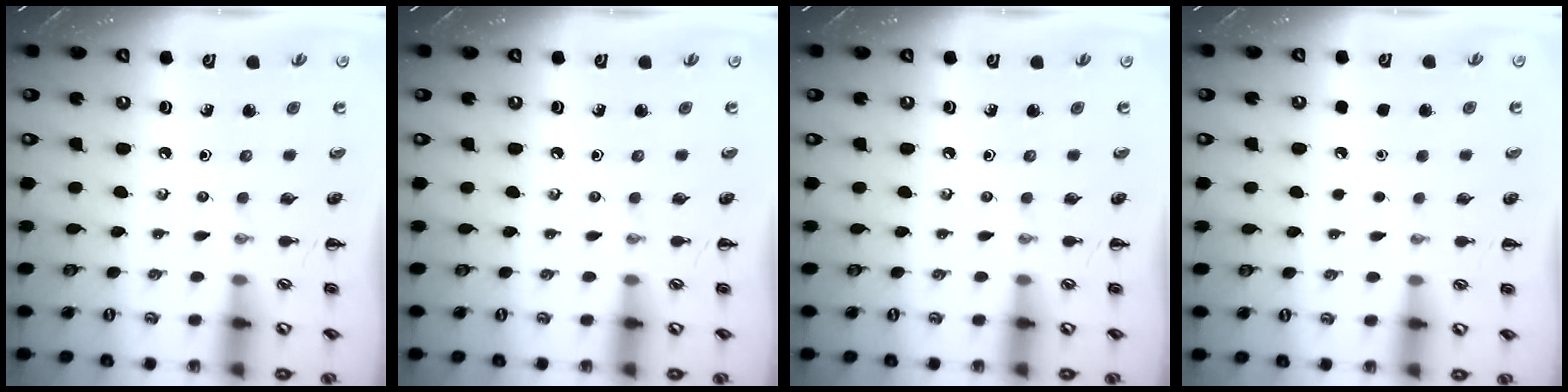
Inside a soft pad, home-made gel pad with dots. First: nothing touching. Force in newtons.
{"total": 0.0}
{"total": 0.0}
{"total": 1.7, "press": 1.7, "slide": 0.1}